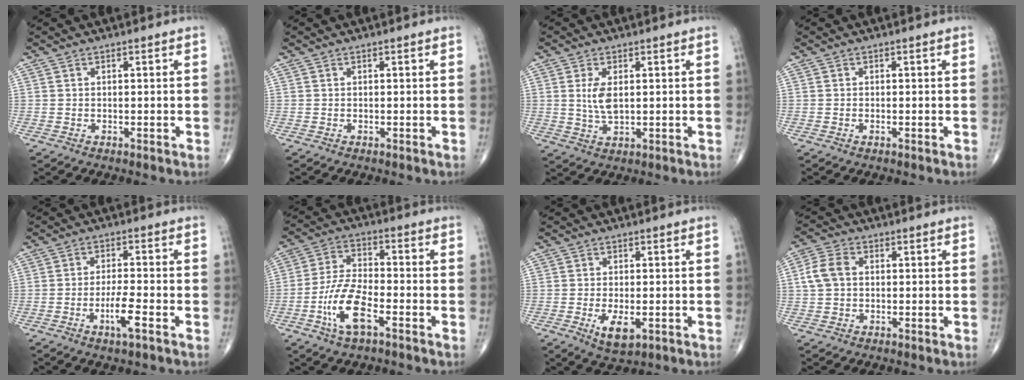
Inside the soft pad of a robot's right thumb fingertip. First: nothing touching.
{"total": 0.0}
{"total": 4.7, "force": [0.8, 2.2, 4.0], "torque": [-0.080, -0.009, 0.022]}
{"total": 0.0}
{"total": 5.3, "force": [-2.3, 0.7, 4.7], "torque": [-0.094, 0.010, -0.044]}
{"total": 10.5, "force": [-4.5, 4.0, 8.7], "torque": [-0.180, 0.022, -0.087]}
{"total": 5.2, "force": [-1.6, 2.4, 4.4], "torque": [-0.074, -0.009, -0.022]}
{"total": 5.5, "force": [0.5, 4.0, 3.7], "torque": [-0.080, 0.017, 0.005]}